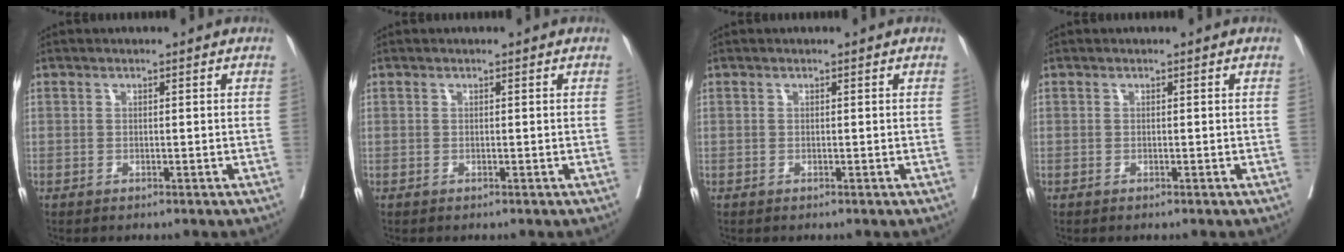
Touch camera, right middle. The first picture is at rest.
{"total": 0.0}
{"total": 0.0}
{"total": 0.0}